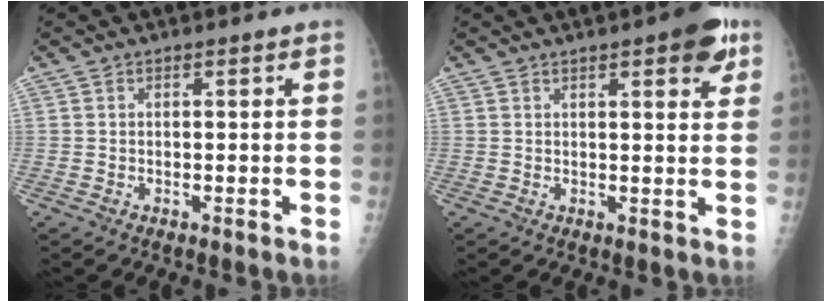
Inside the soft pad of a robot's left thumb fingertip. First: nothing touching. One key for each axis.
{"total": 6.9, "fx": 3.7, "fy": 2.1, "fz": 5.5, "tx": -0.054, "ty": -0.011, "tz": 0.041}